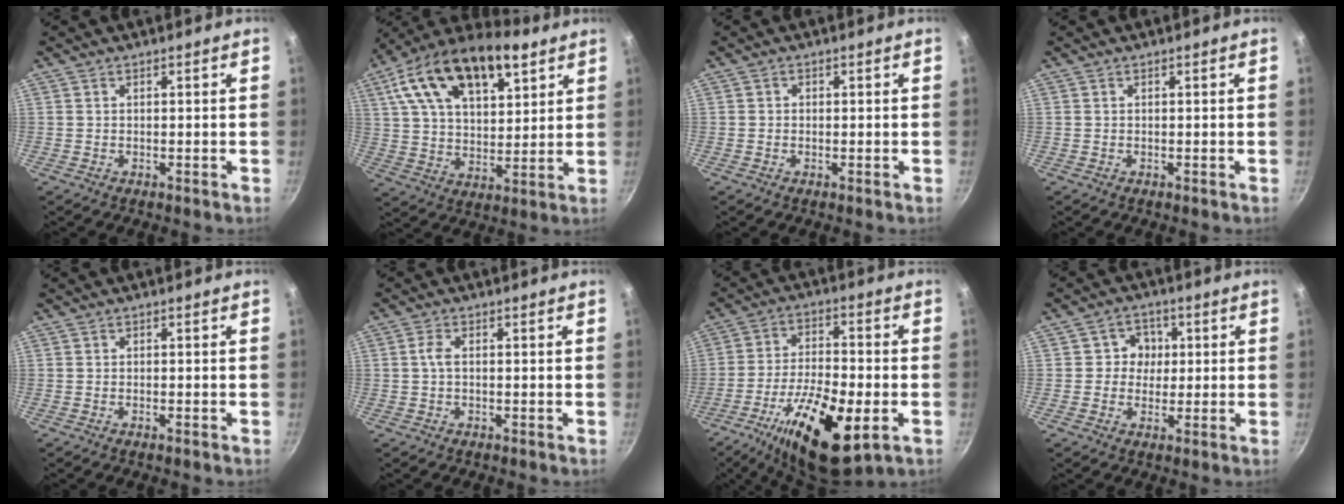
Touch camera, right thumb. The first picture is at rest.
{"total": 21.3, "force": [10.8, 11.0, 14.7], "torque": [-0.234, -0.024, 0.178]}
{"total": 0.7, "force": [0.0, 0.6, 0.2], "torque": [-0.001, 0.002, -0.001]}
{"total": 0.0}
{"total": 0.7, "force": [-0.5, 0.0, 0.5], "torque": [-0.014, 0.003, -0.011]}
{"total": 2.2, "force": [0.0, 1.0, 2.0], "torque": [-0.050, 0.007, -0.002]}
{"total": 19.3, "force": [-7.6, 7.2, 16.2], "torque": [-0.279, 0.016, -0.128]}
{"total": 5.0, "force": [0.5, 4.8, 1.4], "torque": [0.018, 0.004, -0.002]}